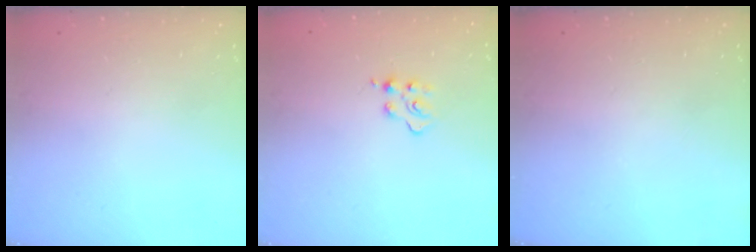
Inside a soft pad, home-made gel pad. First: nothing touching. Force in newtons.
{"total": 4.7, "press": 4.7, "slide": 0.5}
{"total": 0.0}